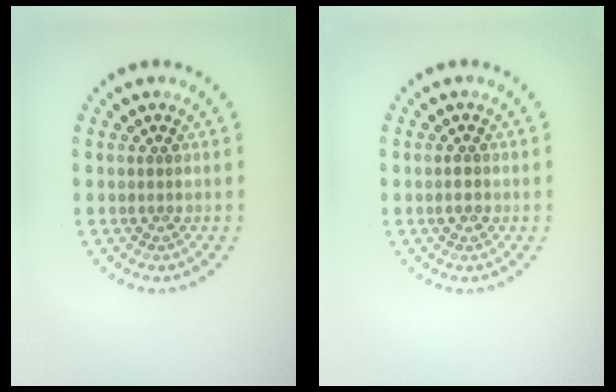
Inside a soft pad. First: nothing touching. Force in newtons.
{"total": 1.0, "press": 1.0, "slide": 0.3}